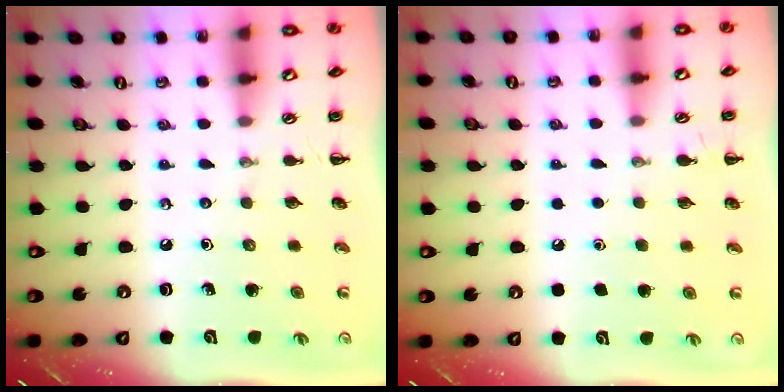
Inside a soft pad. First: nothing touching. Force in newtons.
{"total": 1.8, "press": 1.8, "slide": 0.1}